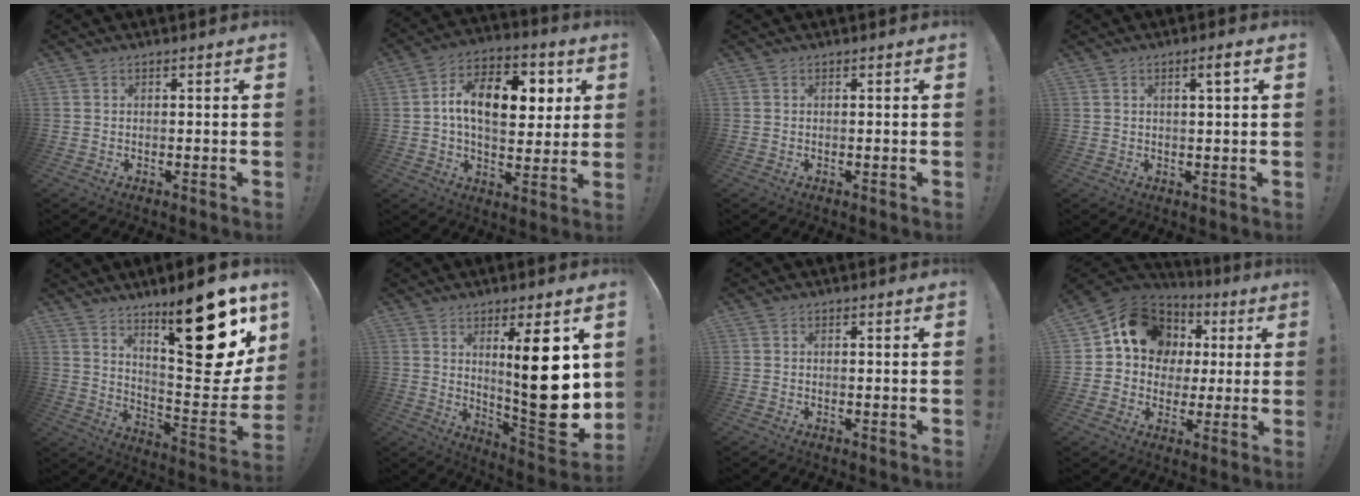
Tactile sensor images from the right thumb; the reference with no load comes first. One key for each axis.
{"total": 15.9, "fx": 3.5, "fy": 9.1, "fz": 12.6, "tx": -0.181, "ty": -0.003, "tz": 0.059}
{"total": 0.0}
{"total": 2.7, "fx": 1.1, "fy": 0.0, "fz": 2.5, "tx": -0.034, "ty": -0.005, "tz": 0.013}
{"total": 25.3, "fx": 14.0, "fy": 7.7, "fz": 19.7, "tx": -0.252, "ty": -0.112, "tz": 0.229}
{"total": 18.3, "fx": 4.4, "fy": 3.8, "fz": 17.4, "tx": -0.243, "ty": -0.040, "tz": 0.061}
{"total": 0.0}
{"total": 15.0, "fx": 4.5, "fy": 12.5, "fz": 6.9, "tx": -0.091, "ty": -0.015, "tz": 0.095}